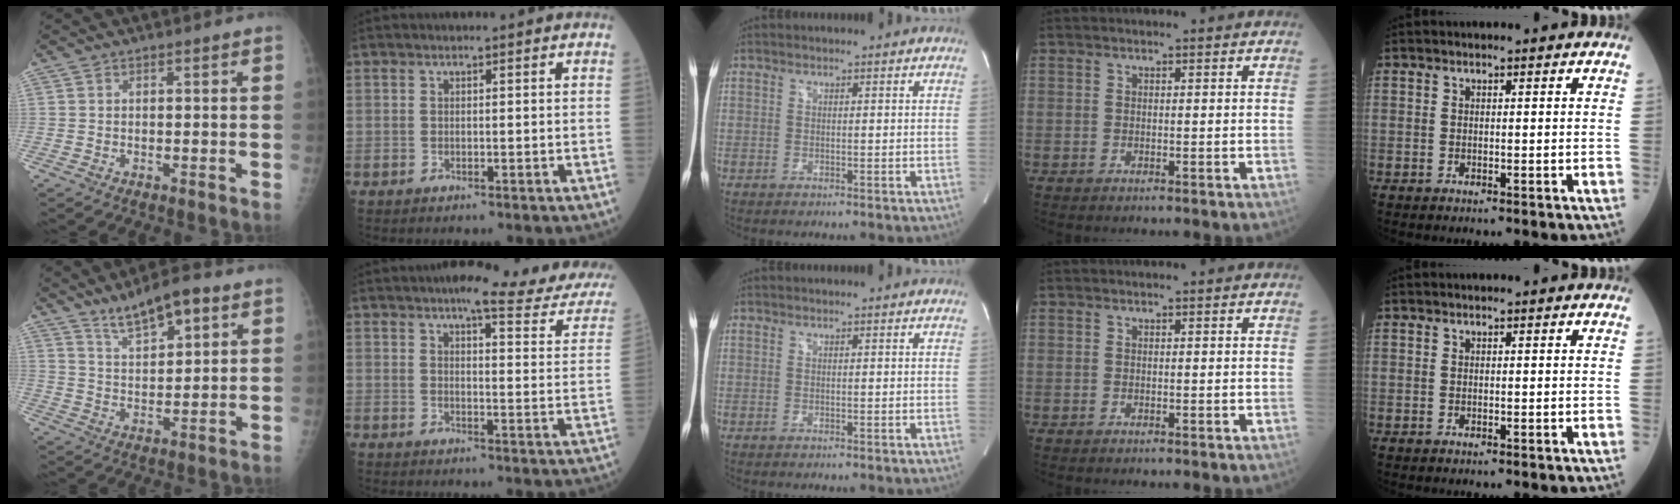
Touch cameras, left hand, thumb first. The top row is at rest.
{"thumb": {"total": 9.1, "force": [5.9, 3.2, 6.2], "torque": [-0.090, -0.026, 0.102]}, "index": {"total": 18.1, "force": [14.9, 3.2, 9.8], "torque": [-0.105, -0.015, 0.156]}}